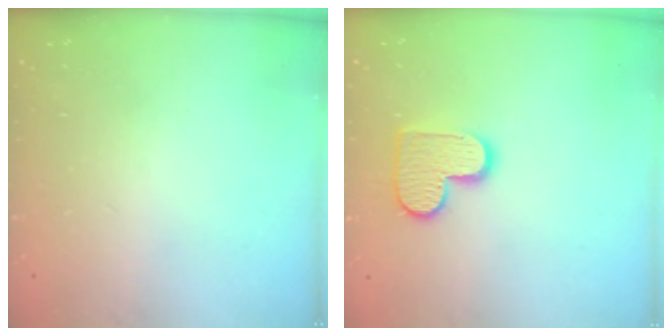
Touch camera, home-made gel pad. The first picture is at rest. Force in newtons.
{"total": 11.0, "press": 11.0, "slide": 0.7}